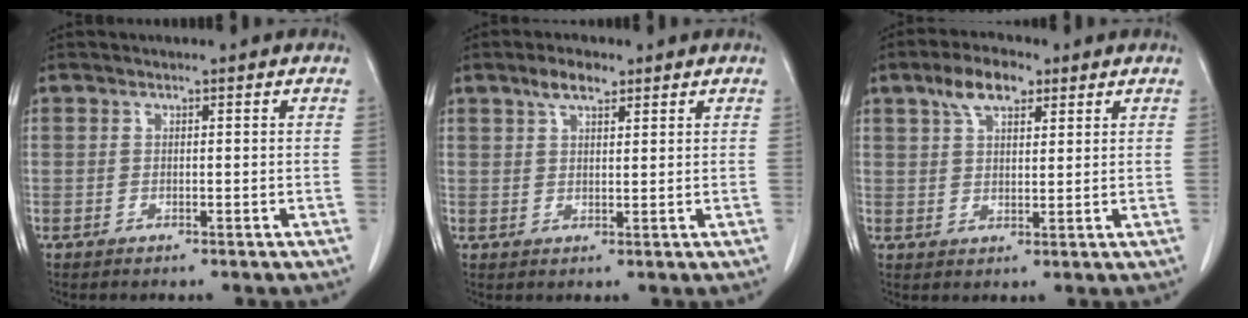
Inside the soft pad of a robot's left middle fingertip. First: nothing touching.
{"total": 3.8, "force": [2.6, 1.4, 2.4], "torque": [-0.049, 0.008, 0.047]}
{"total": 6.3, "force": [3.8, 2.7, 4.3], "torque": [-0.084, 0.017, 0.068]}